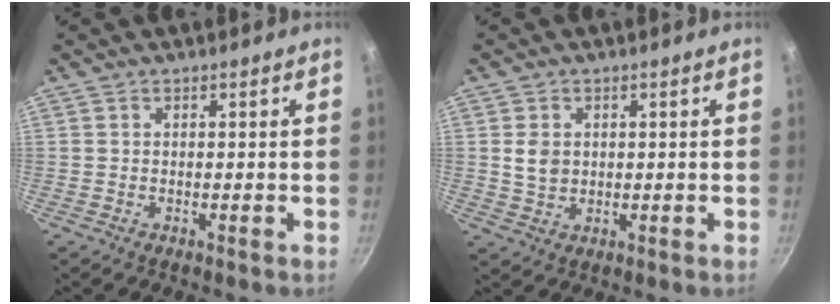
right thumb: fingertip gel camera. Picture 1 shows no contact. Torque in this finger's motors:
{"motor_torque": [-0.03, -0.15, 0.64, 0.04, 0.00]}